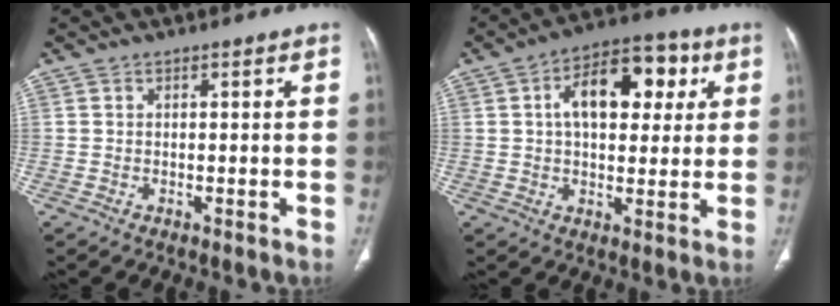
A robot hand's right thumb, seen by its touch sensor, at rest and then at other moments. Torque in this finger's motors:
{"motor_torque": [1.71, 2.05, 1.22, -0.18, 0.10]}